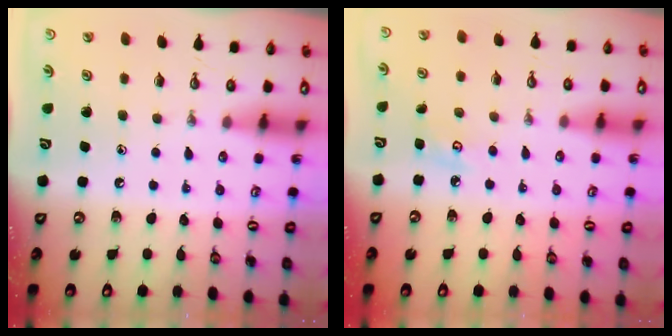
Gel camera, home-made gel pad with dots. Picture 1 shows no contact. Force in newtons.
{"total": 3.9, "press": 3.9, "slide": 0.3}